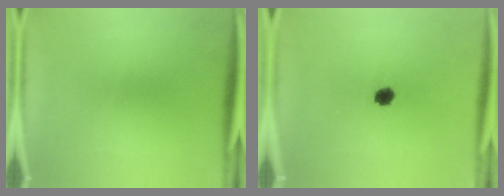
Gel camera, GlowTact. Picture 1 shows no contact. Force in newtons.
{"total": 3.0}